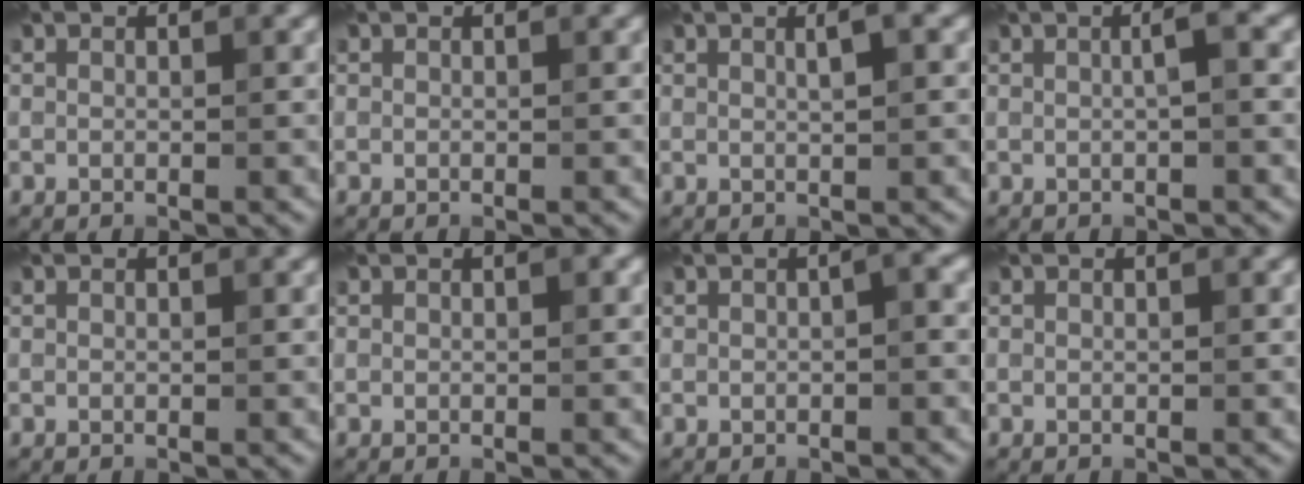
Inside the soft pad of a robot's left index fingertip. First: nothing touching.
{"total": 0.0}
{"total": 1.7, "force": [0.5, 0.4, 1.6], "torque": [-0.021, 0.005, 0.005]}
{"total": 1.9, "force": [0.2, 0.4, 1.8], "torque": [-0.027, 0.008, 0.000]}
{"total": 0.0}
{"total": 0.7, "force": [0.2, 0.2, 0.6], "torque": [-0.007, 0.003, 0.004]}
{"total": 1.4, "force": [-0.1, 0.2, 1.4], "torque": [-0.022, 0.007, -0.001]}
{"total": 0.0}